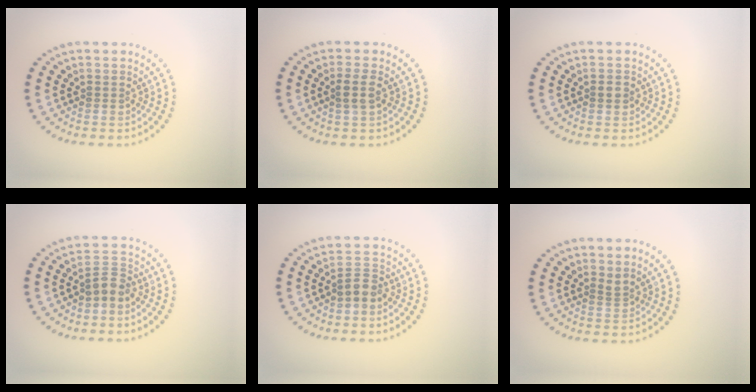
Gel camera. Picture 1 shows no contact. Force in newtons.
{"total": 1.8, "press": 1.6, "slide": 0.8}
{"total": 1.2, "press": 1.2, "slide": 0.0}
{"total": 2.2, "press": 1.8, "slide": 1.3}
{"total": 2.1, "press": 1.7, "slide": 1.2}
{"total": 0.6, "press": 0.3, "slide": 0.5}